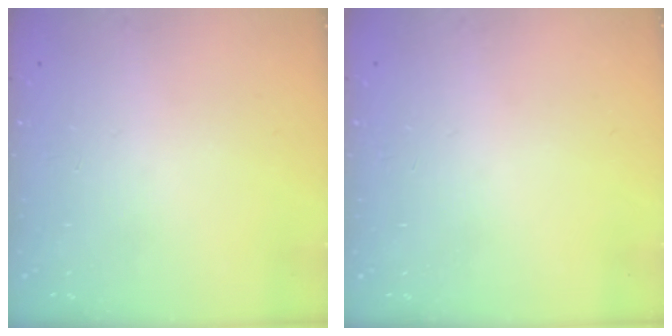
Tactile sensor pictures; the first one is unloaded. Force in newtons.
{"total": 0.0}